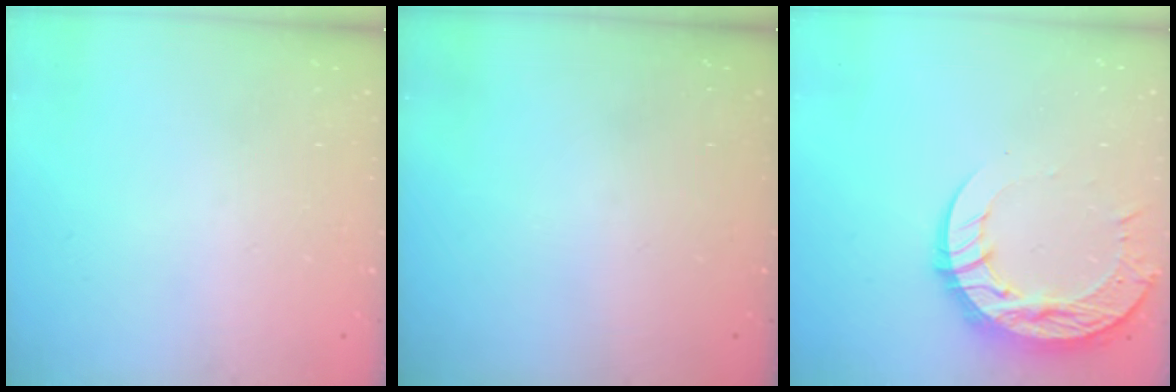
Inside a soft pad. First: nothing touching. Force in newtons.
{"total": 0.0}
{"total": 14.0, "press": 14.0, "slide": 1.3}